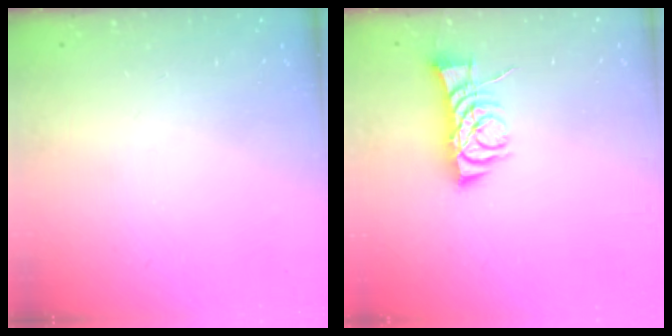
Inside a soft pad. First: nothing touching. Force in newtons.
{"total": 7.8, "press": 7.7, "slide": 0.6}